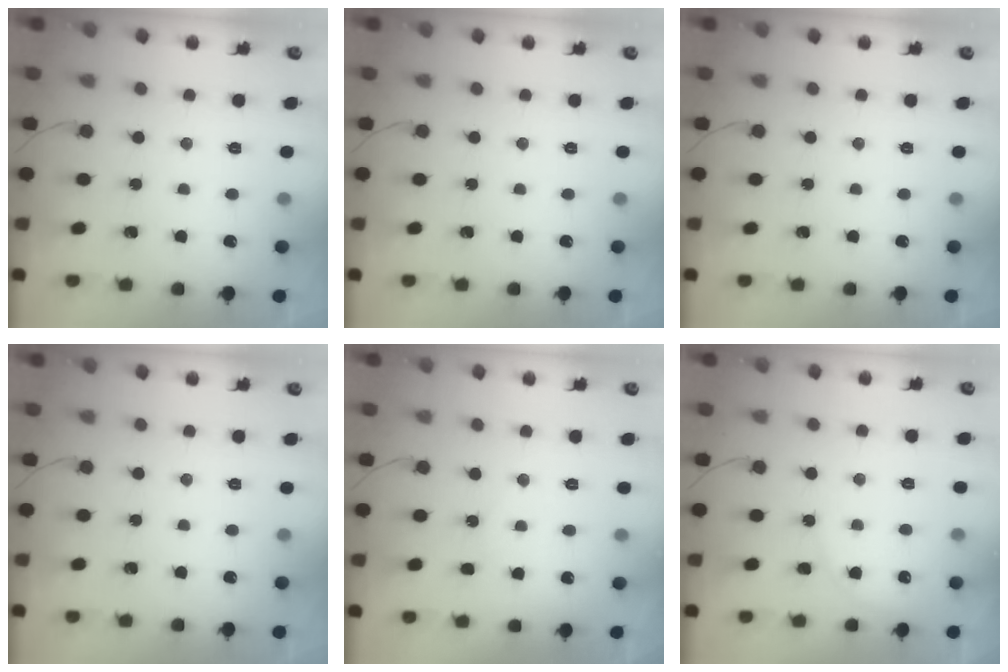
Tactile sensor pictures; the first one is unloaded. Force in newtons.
{"total": 0.0}
{"total": 0.0}
{"total": 0.0}
{"total": 4.9, "press": 4.8, "slide": 0.4}
{"total": 3.9, "press": 3.9, "slide": 0.3}